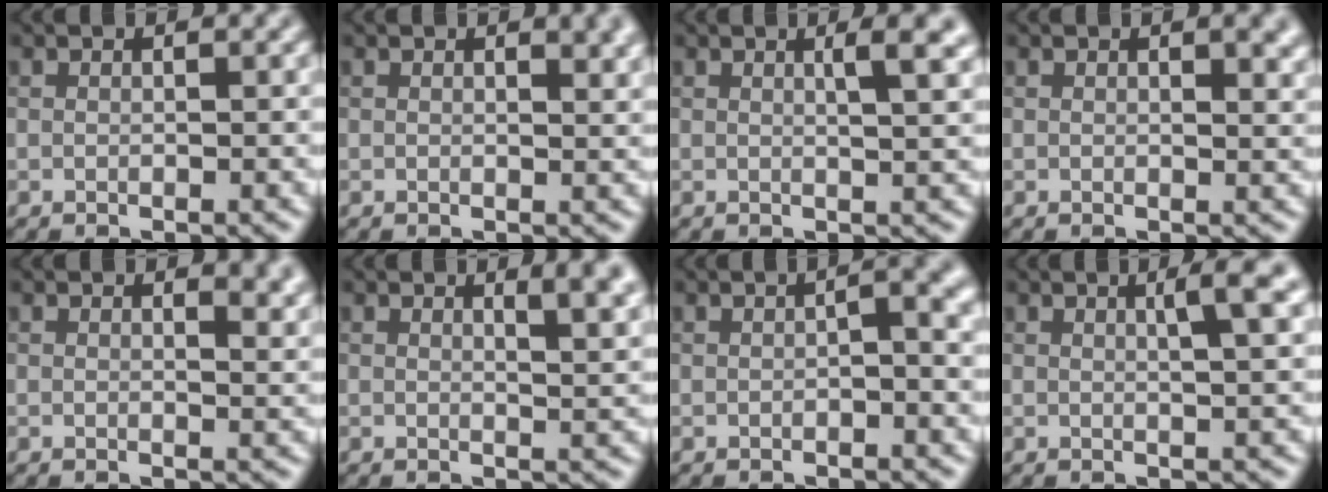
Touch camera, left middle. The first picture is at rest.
{"total": 2.1, "force": [1.2, 0.7, 1.6], "torque": [-0.010, 0.002, 0.017]}
{"total": 3.6, "force": [1.3, 1.1, 3.2], "torque": [-0.025, 0.007, 0.011]}
{"total": 2.4, "force": [1.2, 0.9, 1.9], "torque": [-0.015, 0.000, 0.018]}
{"total": 2.4, "force": [1.5, 0.9, 1.7], "torque": [-0.015, -0.003, 0.023]}
{"total": 4.4, "force": [2.2, 1.7, 3.4], "torque": [-0.016, 0.009, 0.022]}
{"total": 2.2, "force": [0.0, 0.4, 2.1], "torque": [-0.032, 0.005, -0.001]}
{"total": 3.3, "force": [1.2, 0.6, 3.0], "torque": [-0.034, 0.005, 0.016]}